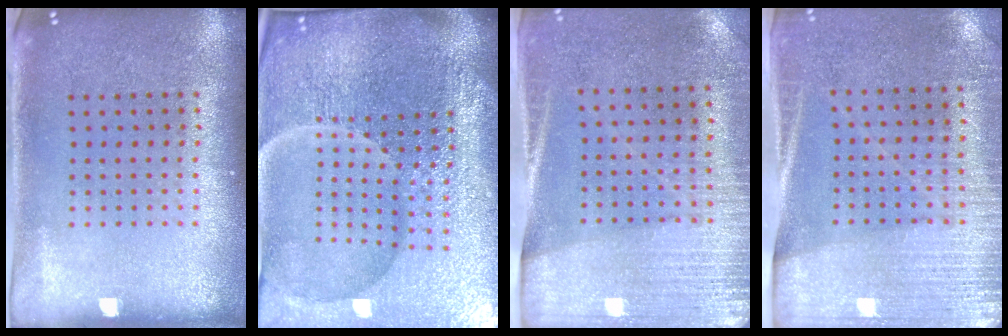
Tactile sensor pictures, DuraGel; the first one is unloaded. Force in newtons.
{"total": 7.3, "press": 6.4, "slide": 3.5}
{"total": 2.9, "press": 2.6, "slide": 1.3}
{"total": 2.8, "press": 2.5, "slide": 1.3}